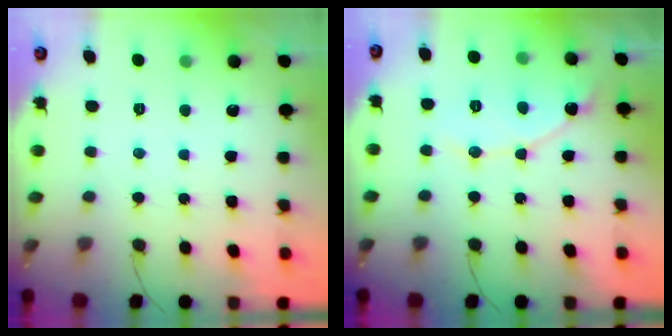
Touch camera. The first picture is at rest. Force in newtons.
{"total": 9.2, "press": 9.2, "slide": 0.7}